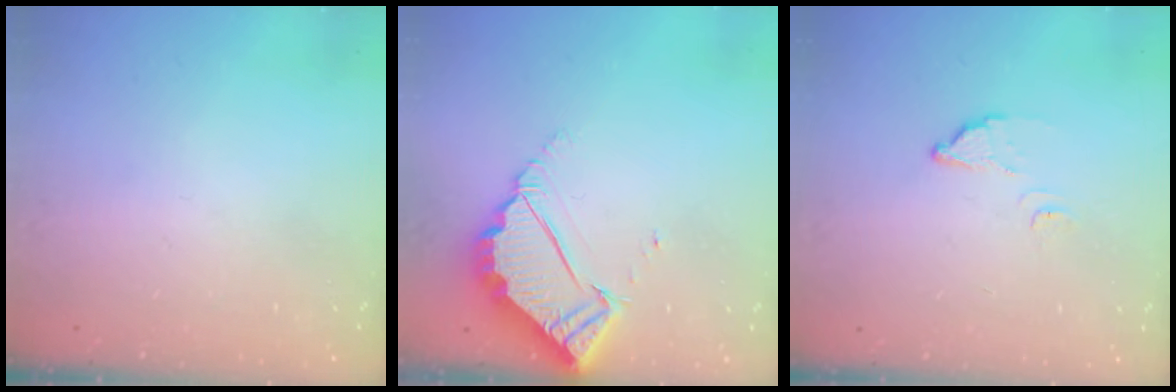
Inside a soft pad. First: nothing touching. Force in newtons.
{"total": 4.2, "press": 4.2, "slide": 0.3}
{"total": 2.1, "press": 2.1, "slide": 0.1}